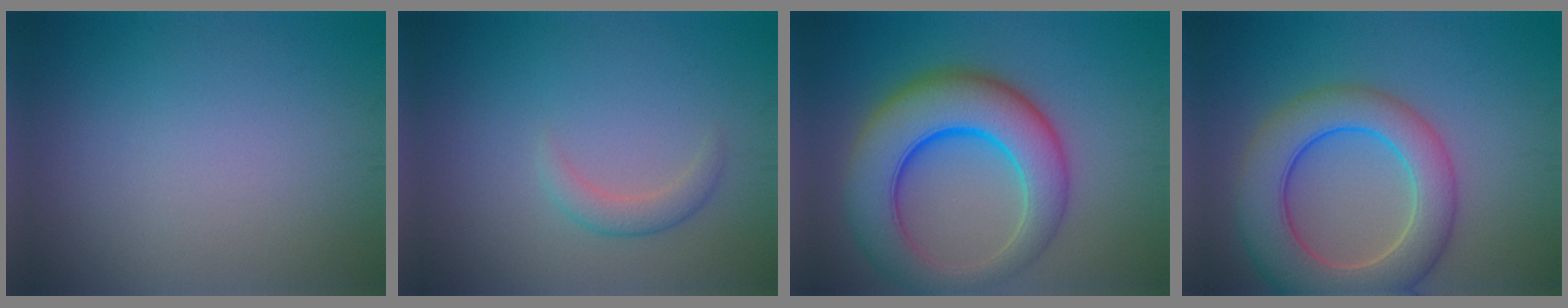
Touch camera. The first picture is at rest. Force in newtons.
{"total": 1.7, "press": 1.7, "slide": 0.1}
{"total": 10.1, "press": 10.1, "slide": 0.4}
{"total": 9.1, "press": 9.1, "slide": 0.5}